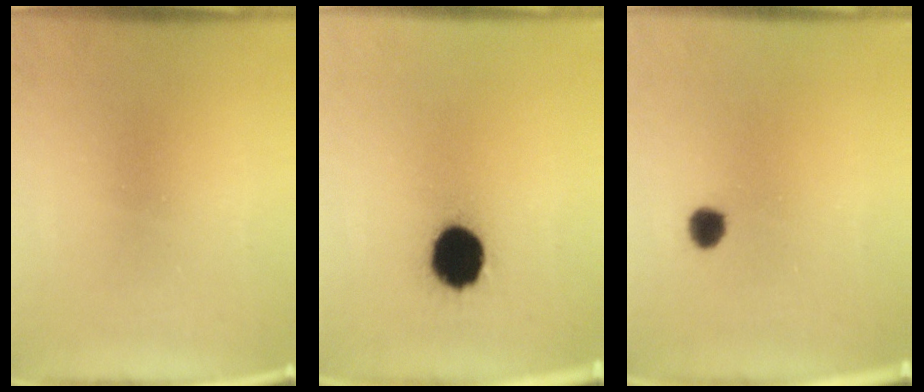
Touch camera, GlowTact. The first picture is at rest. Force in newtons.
{"total": 11.7}
{"total": 3.0}